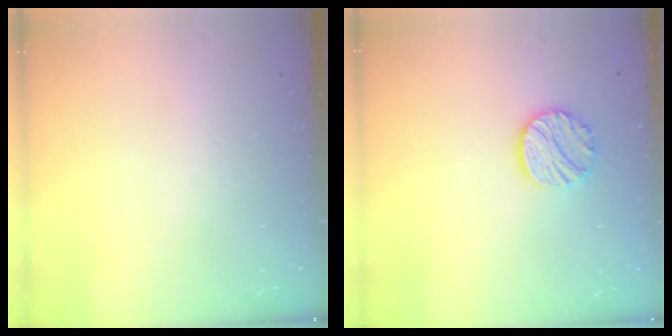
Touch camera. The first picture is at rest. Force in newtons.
{"total": 10.5, "press": 10.5, "slide": 0.4}